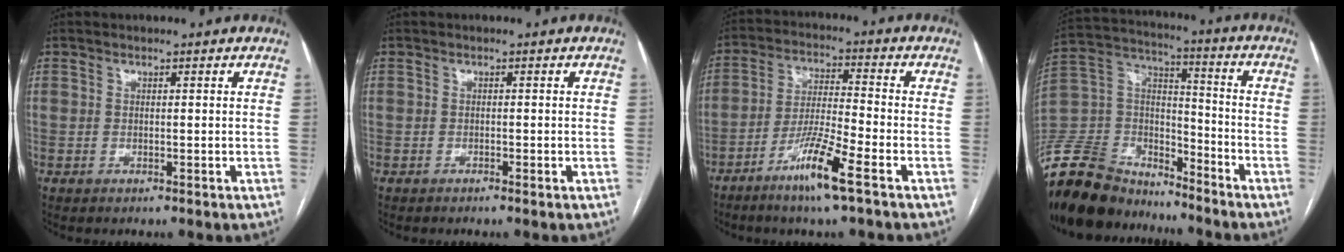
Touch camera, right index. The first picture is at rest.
{"total": 0.5, "force": [-0.4, 0.0, 0.3], "torque": [-0.010, 0.000, -0.006]}
{"total": 9.4, "force": [-5.6, -0.3, 7.6], "torque": [-0.150, -0.016, -0.108]}
{"total": 23.0, "force": [-19.6, 9.1, 7.8], "torque": [-0.216, 0.006, -0.349]}